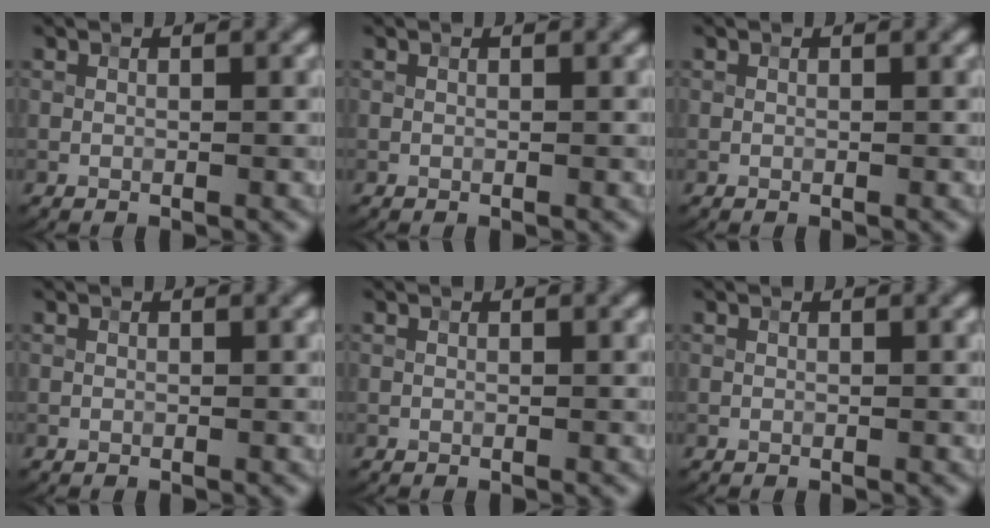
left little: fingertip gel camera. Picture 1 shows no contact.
{"total": 0.0}
{"total": 0.0}
{"total": 0.0}
{"total": 0.0}
{"total": 0.0}